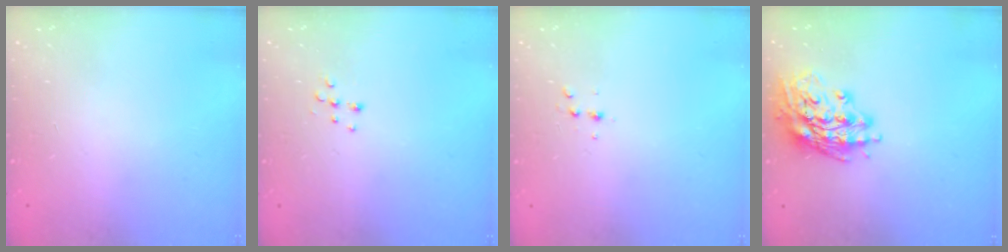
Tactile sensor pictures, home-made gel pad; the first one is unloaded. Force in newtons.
{"total": 6.7, "press": 6.7, "slide": 0.4}
{"total": 3.7, "press": 3.5, "slide": 1.1}
{"total": 16.1, "press": 15.9, "slide": 2.1}